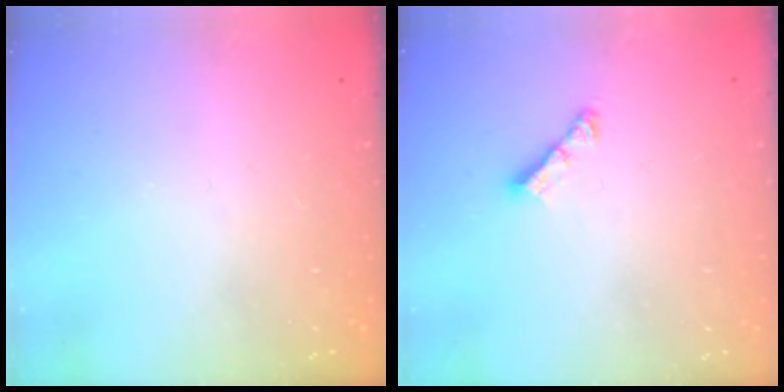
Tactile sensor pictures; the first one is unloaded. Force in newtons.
{"total": 4.2, "press": 4.2, "slide": 0.3}